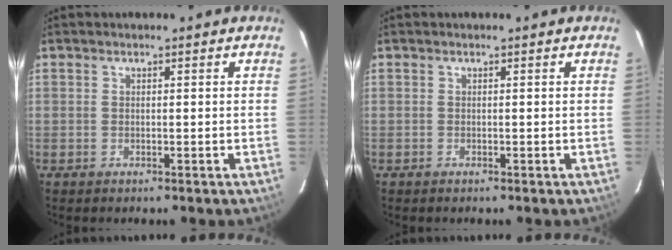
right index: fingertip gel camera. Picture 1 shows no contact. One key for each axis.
{"total": 0.0}